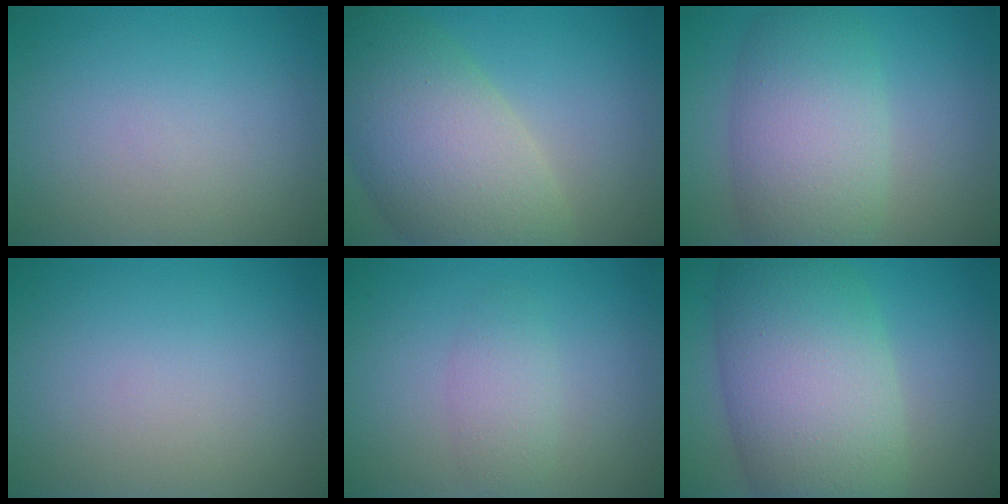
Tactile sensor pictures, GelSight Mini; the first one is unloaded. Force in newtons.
{"total": 10.6, "press": 10.6, "slide": 0.6}
{"total": 7.5, "press": 7.5, "slide": 0.2}
{"total": 0.0}
{"total": 1.9, "press": 1.9, "slide": 0.1}
{"total": 11.9, "press": 11.9, "slide": 0.4}